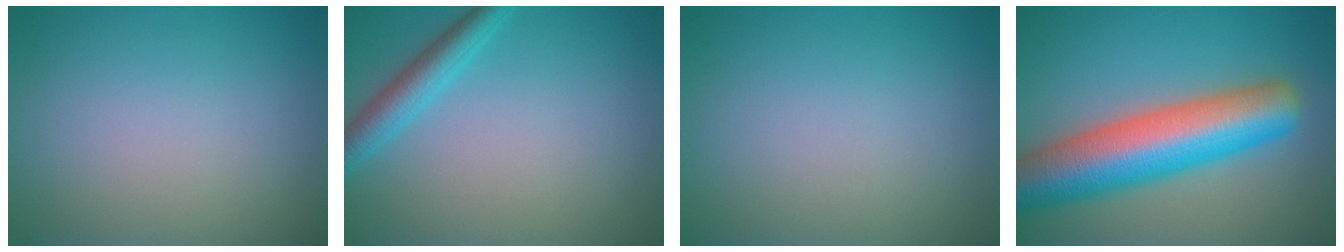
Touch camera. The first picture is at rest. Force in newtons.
{"total": 3.0, "press": 3.0, "slide": 0.2}
{"total": 0.0}
{"total": 11.1, "press": 11.1, "slide": 0.5}